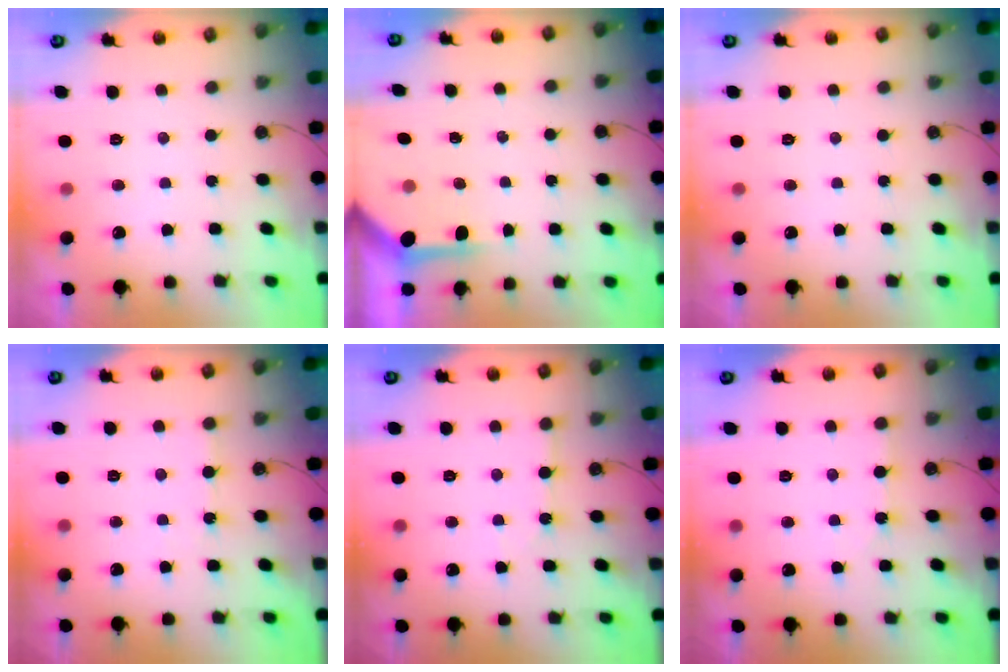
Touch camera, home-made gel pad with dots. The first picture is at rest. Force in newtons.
{"total": 4.0, "press": 4.0, "slide": 0.4}
{"total": 0.0}
{"total": 3.4, "press": 3.3, "slide": 0.6}
{"total": 3.7, "press": 3.7, "slide": 0.6}
{"total": 2.7, "press": 2.7, "slide": 0.5}